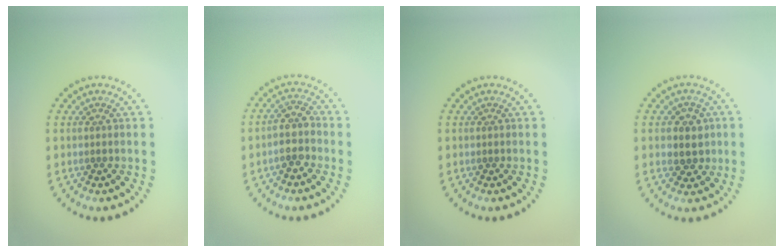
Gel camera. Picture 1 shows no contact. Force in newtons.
{"total": 2.6, "press": 2.2, "slide": 1.4}
{"total": 0.0}
{"total": 2.5, "press": 2.3, "slide": 0.9}